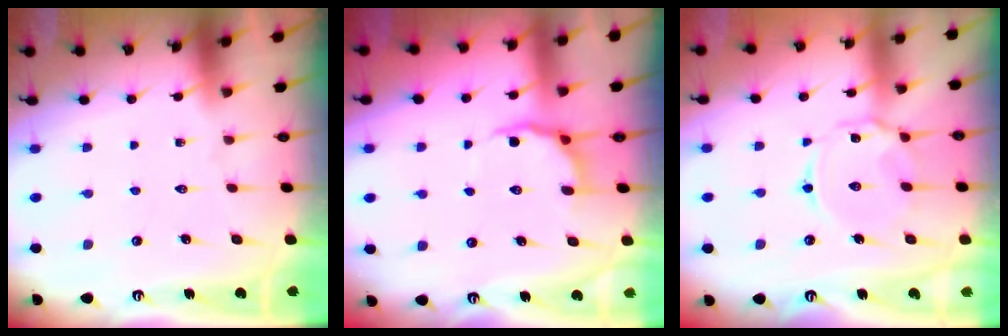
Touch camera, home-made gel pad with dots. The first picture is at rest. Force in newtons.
{"total": 5.1, "press": 4.6, "slide": 2.2}
{"total": 7.5, "press": 7.4, "slide": 0.5}